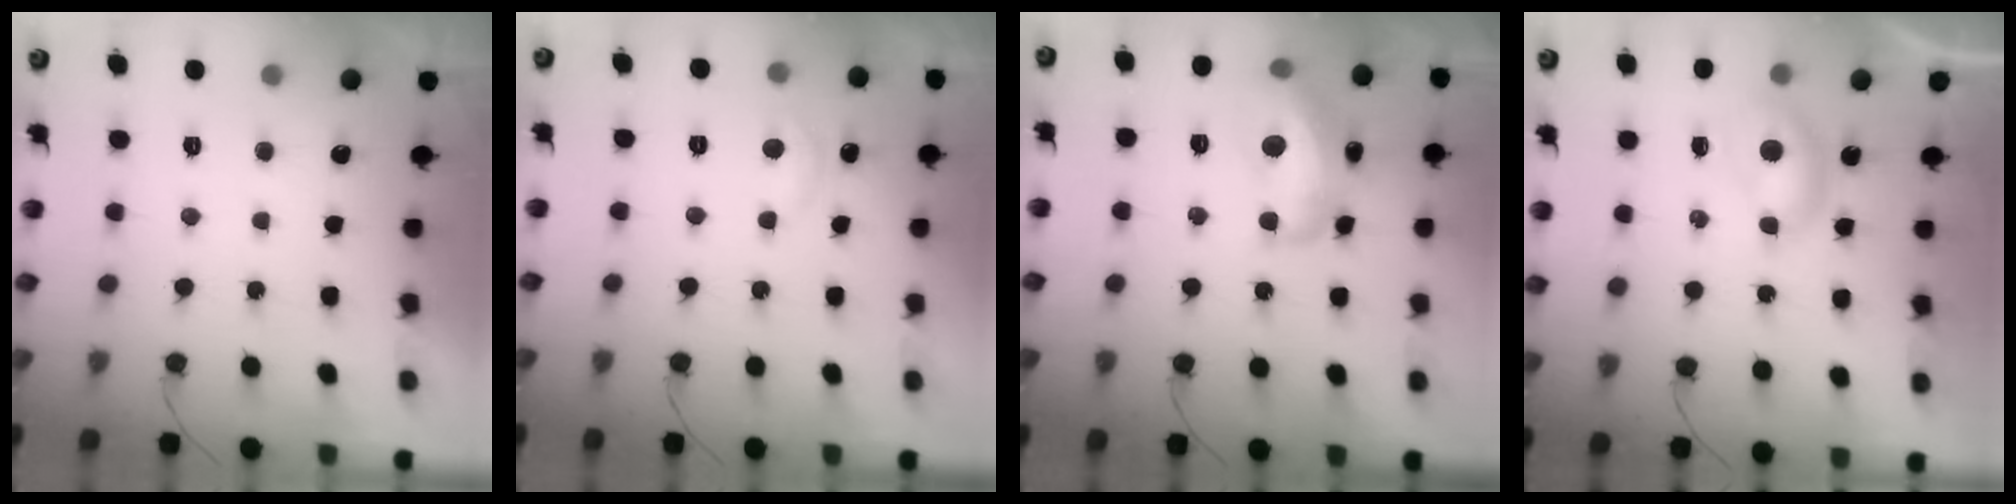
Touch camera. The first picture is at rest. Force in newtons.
{"total": 5.6, "press": 5.6, "slide": 0.8}
{"total": 15.3, "press": 15.3, "slide": 1.1}
{"total": 4.5, "press": 4.5, "slide": 0.6}